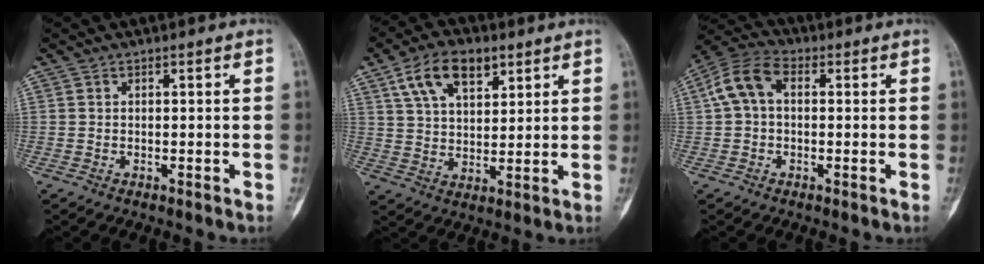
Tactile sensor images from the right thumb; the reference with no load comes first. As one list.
[{"total": 11.4, "force": [6.0, 6.2, 7.5], "torque": [-0.113, -0.014, 0.111]}, {"total": 7.8, "force": [1.0, 5.1, 5.8], "torque": [-0.116, 0.028, 0.010]}]